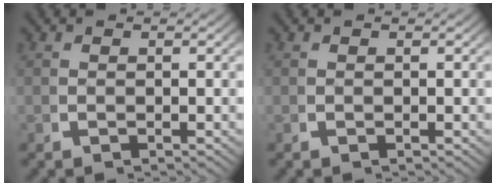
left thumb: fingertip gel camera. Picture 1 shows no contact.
{"total": 0.0}